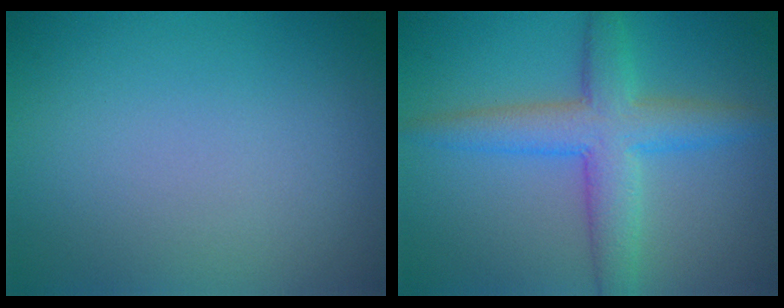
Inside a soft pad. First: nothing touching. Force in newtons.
{"total": 5.3, "press": 5.3, "slide": 0.2}